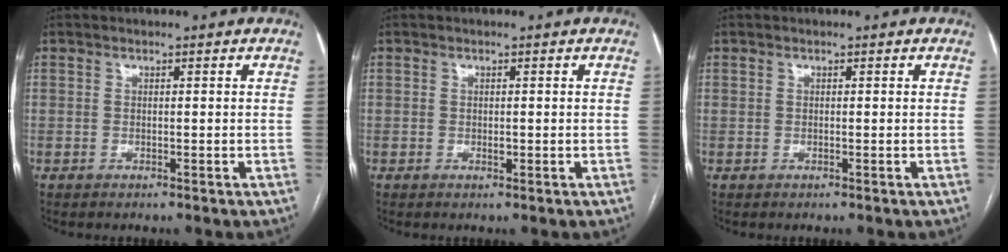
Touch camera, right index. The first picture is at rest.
{"total": 0.8, "force": [-0.1, 0.4, 0.7], "torque": [-0.012, -0.001, 0.000]}
{"total": 0.0}